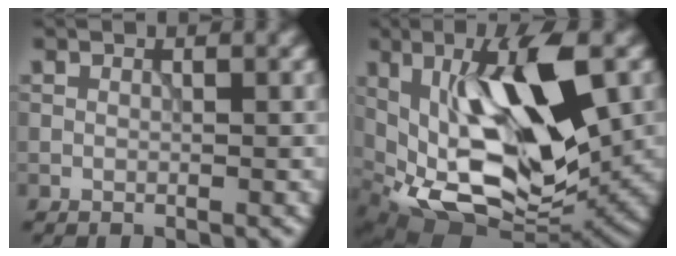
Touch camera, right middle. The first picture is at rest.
{"total": 12.2, "force": [0.9, 5.1, 11.0], "torque": [-0.191, -0.004, 0.016]}